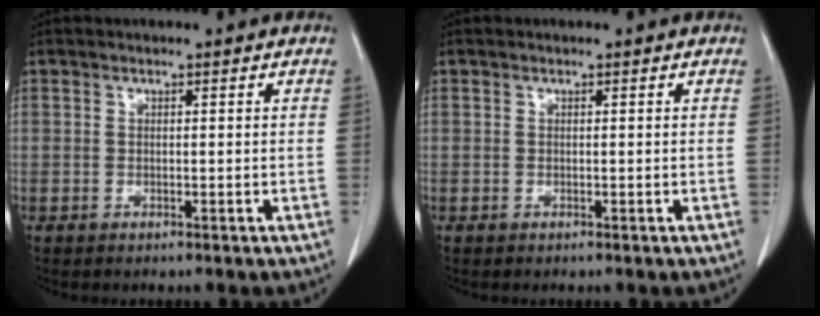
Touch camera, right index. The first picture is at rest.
{"total": 0.0}